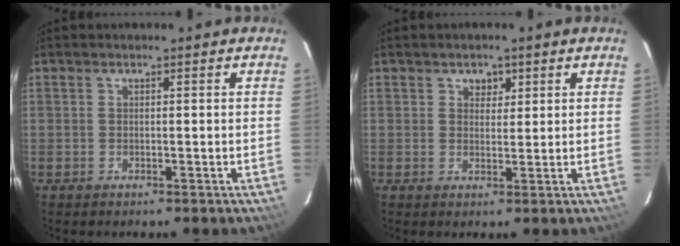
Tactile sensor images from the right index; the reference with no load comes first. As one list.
[{"total": 2.5, "force": [1.3, 2.0, 0.7], "torque": [-0.004, 0.004, 0.021]}]